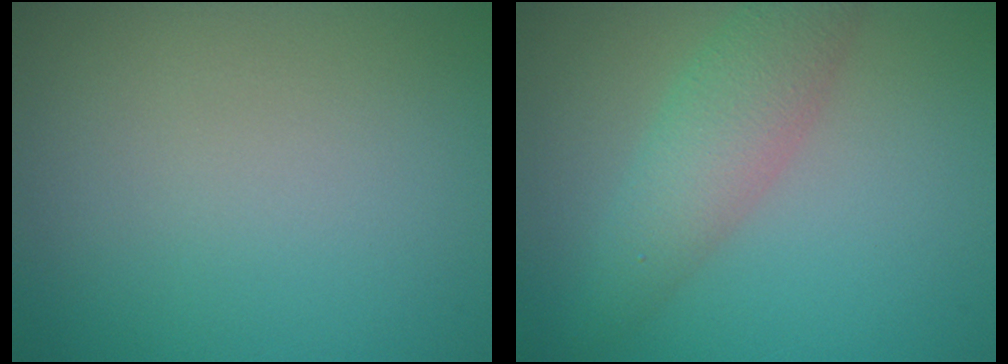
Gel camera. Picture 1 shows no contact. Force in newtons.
{"total": 3.7, "press": 3.7, "slide": 0.2}